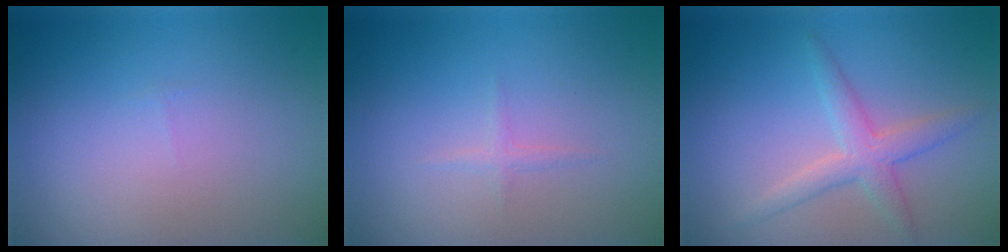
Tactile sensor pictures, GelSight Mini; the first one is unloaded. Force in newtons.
{"total": 0.7, "press": 0.7, "slide": 0.1}
{"total": 3.0, "press": 3.0, "slide": 0.1}